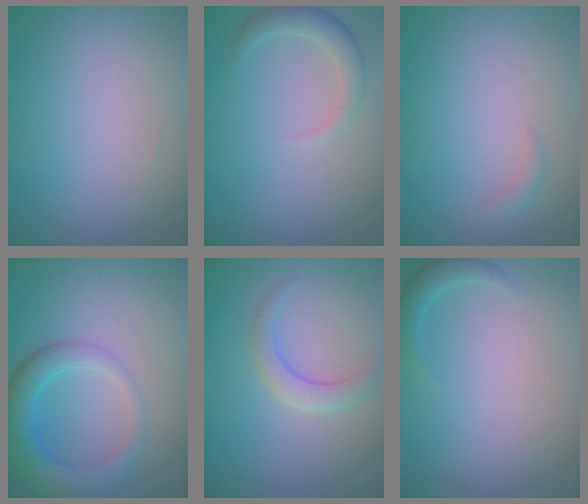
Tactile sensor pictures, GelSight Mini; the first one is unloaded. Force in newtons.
{"total": 2.3, "press": 2.3, "slide": 0.2}
{"total": 0.8, "press": 0.8, "slide": 0.1}
{"total": 4.5, "press": 4.5, "slide": 0.3}
{"total": 2.4, "press": 2.4, "slide": 0.1}
{"total": 1.5, "press": 1.5, "slide": 0.0}